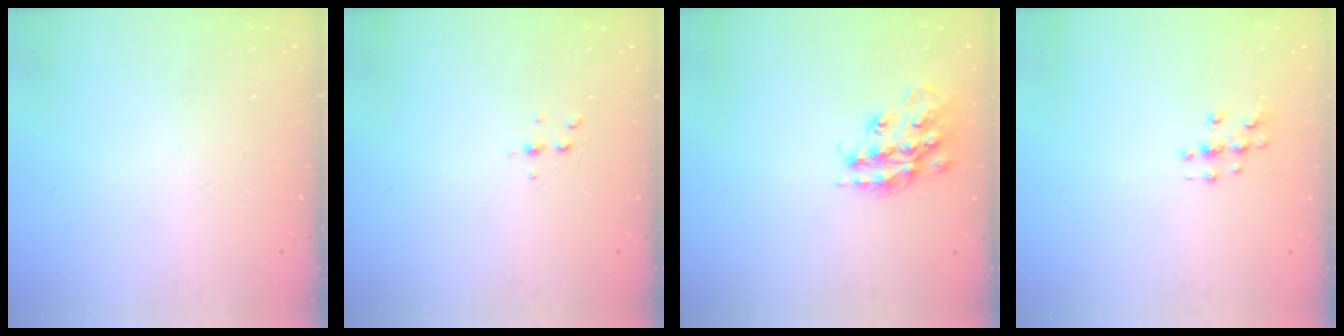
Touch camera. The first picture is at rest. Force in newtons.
{"total": 3.1, "press": 3.1, "slide": 0.5}
{"total": 16.3, "press": 16.3, "slide": 0.8}
{"total": 3.6, "press": 3.6, "slide": 0.5}